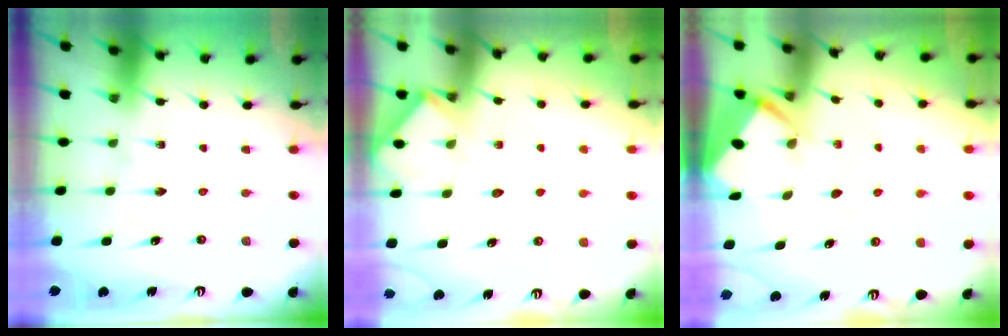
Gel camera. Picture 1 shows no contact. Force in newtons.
{"total": 5.4, "press": 5.4, "slide": 0.3}
{"total": 2.9, "press": 2.8, "slide": 0.4}